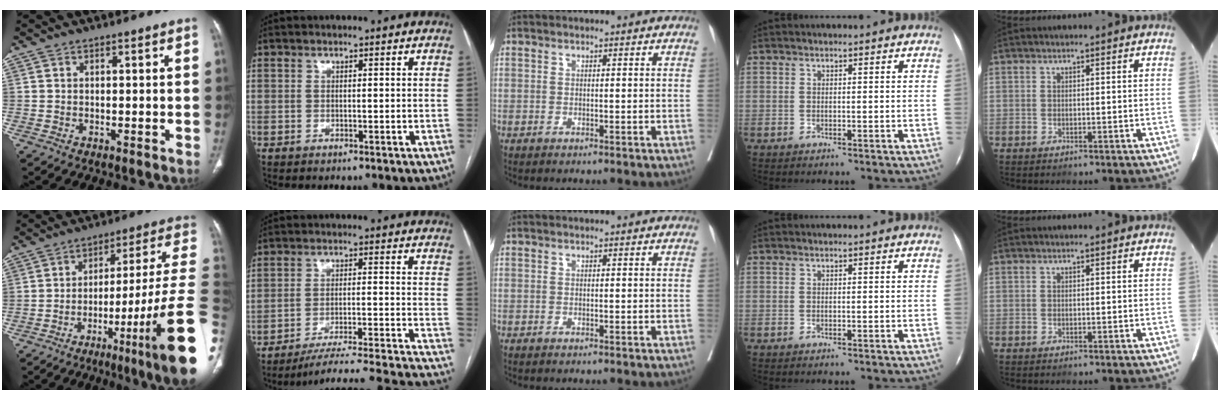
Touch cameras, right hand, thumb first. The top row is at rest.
{"thumb": {"total": 23.8, "force": [-8.7, 1.9, 22.1], "torque": [-0.251, 0.043, -0.126]}, "index": {"total": 25.5, "force": [-23.9, -1.1, 8.9], "torque": [-0.054, -0.017, -0.315]}}